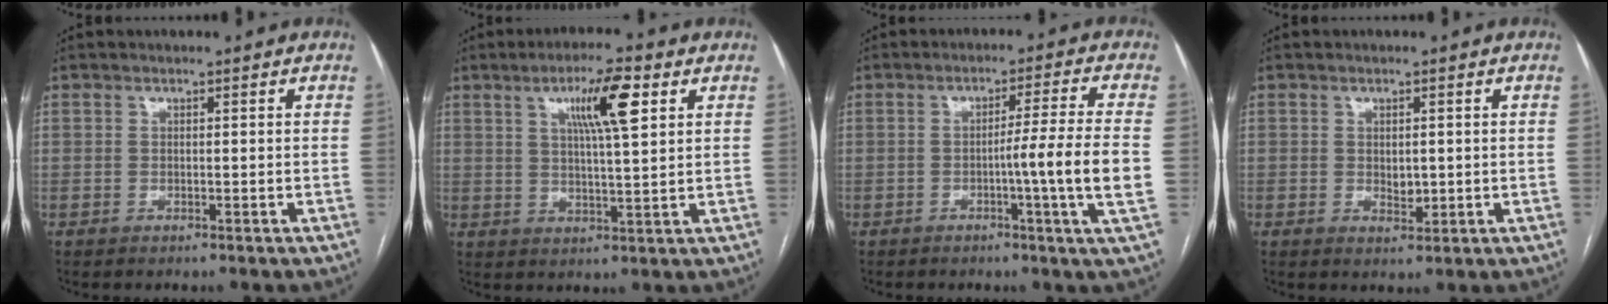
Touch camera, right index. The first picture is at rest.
{"total": 8.6, "force": [3.7, 0.7, 7.8], "torque": [-0.136, 0.008, 0.060]}
{"total": 9.0, "force": [-1.6, -2.1, 8.6], "torque": [-0.127, -0.011, -0.026]}
{"total": 2.3, "force": [0.1, 1.3, 1.8], "torque": [-0.029, -0.005, 0.006]}